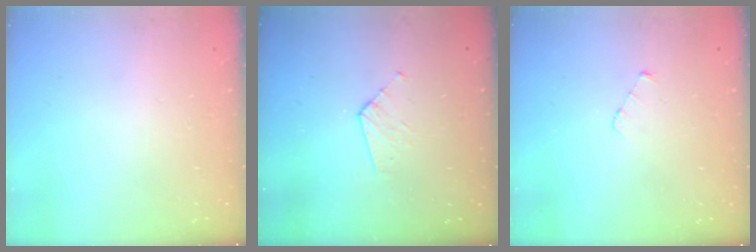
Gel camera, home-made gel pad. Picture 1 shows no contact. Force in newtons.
{"total": 3.3, "press": 3.3, "slide": 0.2}
{"total": 2.5, "press": 2.5, "slide": 0.2}